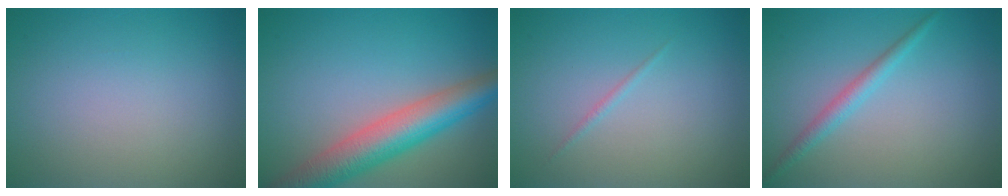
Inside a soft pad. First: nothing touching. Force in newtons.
{"total": 7.0, "press": 7.0, "slide": 0.4}
{"total": 0.6, "press": 0.6, "slide": 0.0}
{"total": 1.8, "press": 1.8, "slide": 0.1}